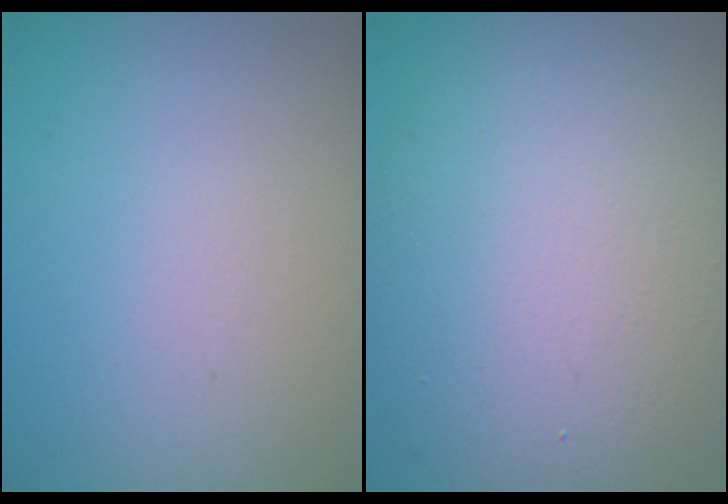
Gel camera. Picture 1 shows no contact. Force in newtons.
{"total": 11.6, "press": 11.6, "slide": 0.6}